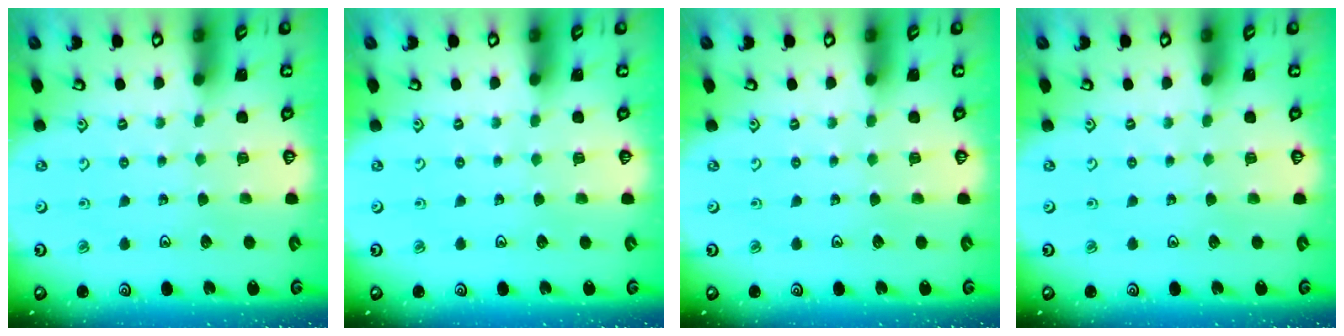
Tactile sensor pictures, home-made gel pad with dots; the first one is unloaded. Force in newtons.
{"total": 0.0}
{"total": 0.0}
{"total": 0.0}